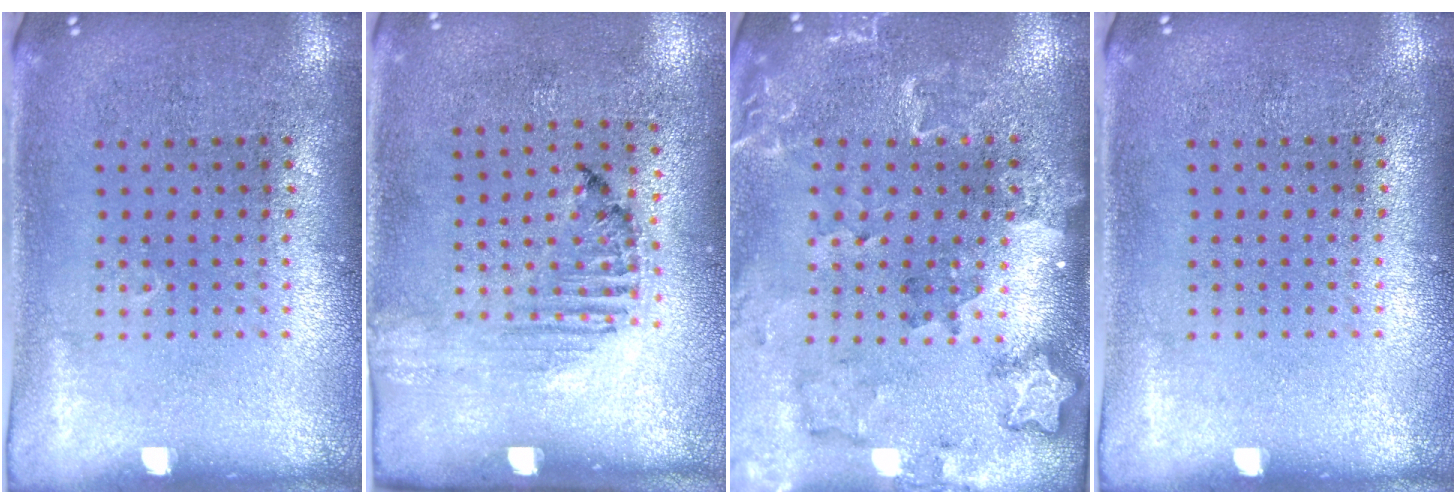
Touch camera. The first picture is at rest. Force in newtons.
{"total": 1.3, "press": 1.1, "slide": 0.6}
{"total": 1.8, "press": 1.8, "slide": 0.2}
{"total": 0.0}